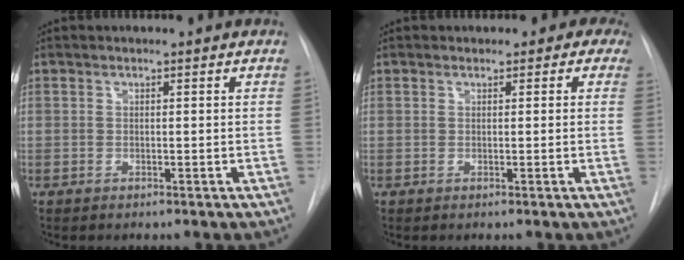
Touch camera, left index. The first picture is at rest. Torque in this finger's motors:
{"motor_torque": [0.92, -1.22, -0.25, -0.01]}